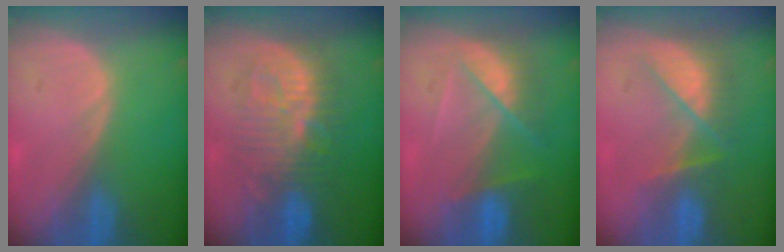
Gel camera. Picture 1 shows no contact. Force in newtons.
{"total": 9.4, "press": 9.3, "slide": 1.4}
{"total": 7.4, "press": 6.5, "slide": 3.4}
{"total": 8.2, "press": 7.1, "slide": 4.1}